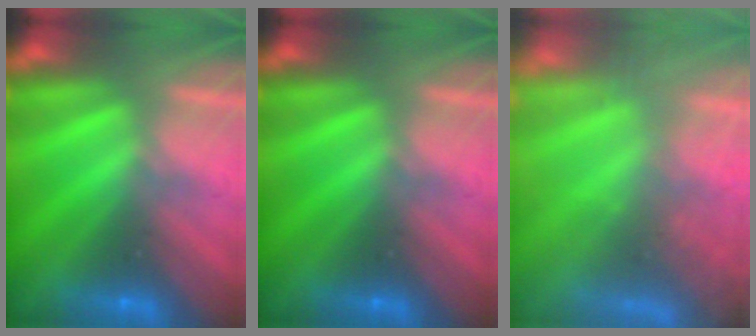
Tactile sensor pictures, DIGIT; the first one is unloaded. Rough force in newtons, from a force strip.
{"total": 0.0}
{"total": 7.3}